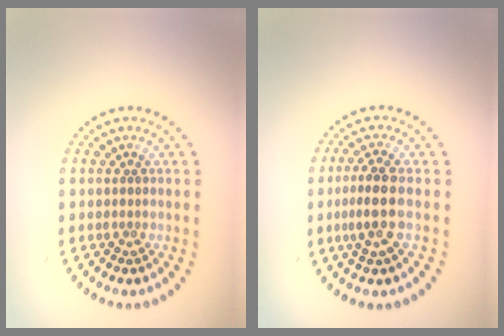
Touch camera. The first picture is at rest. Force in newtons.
{"total": 3.0, "press": 2.7, "slide": 1.2}